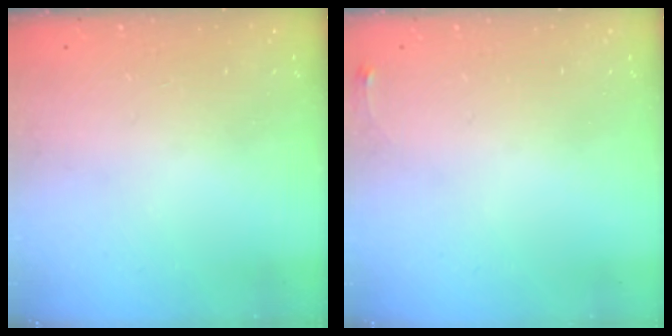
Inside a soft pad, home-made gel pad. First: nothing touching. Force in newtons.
{"total": 3.6, "press": 3.5, "slide": 0.6}